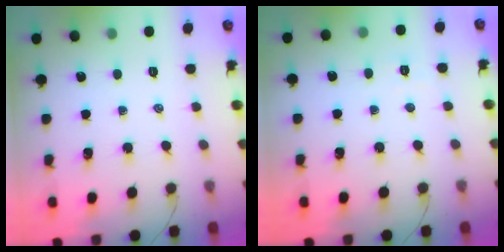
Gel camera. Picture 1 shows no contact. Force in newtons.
{"total": 2.8, "press": 2.7, "slide": 0.8}